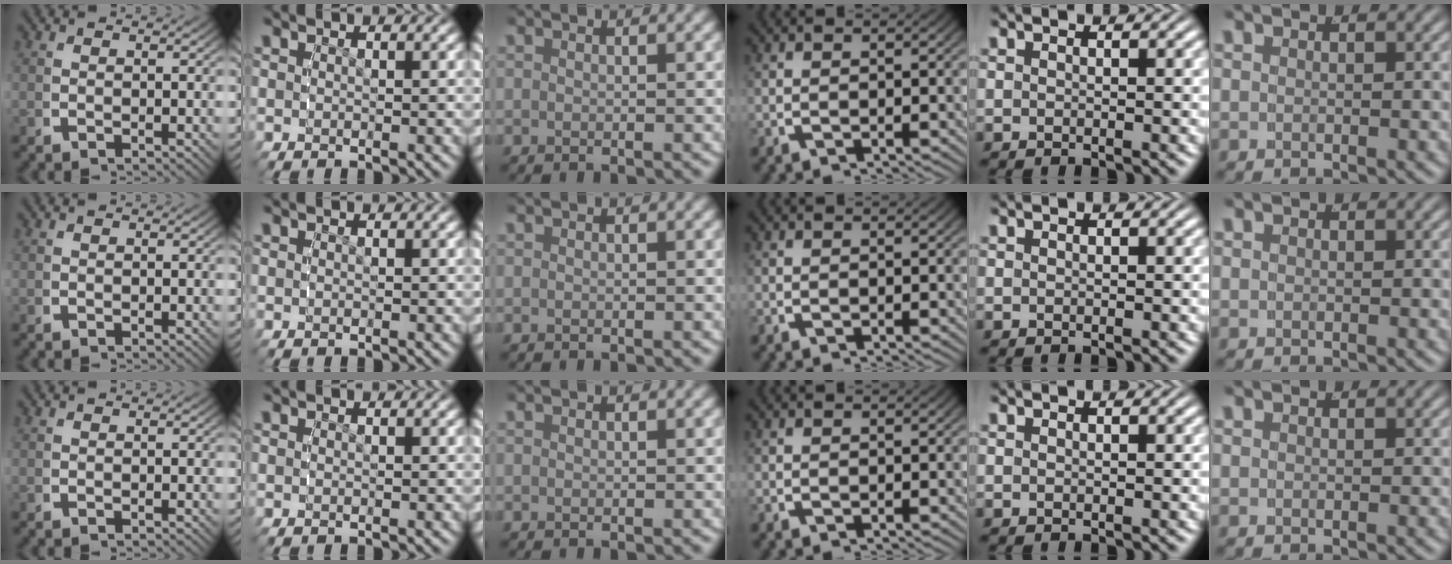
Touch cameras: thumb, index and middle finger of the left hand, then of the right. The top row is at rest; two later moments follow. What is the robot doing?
{"motion": "reach", "object": "photo album"}